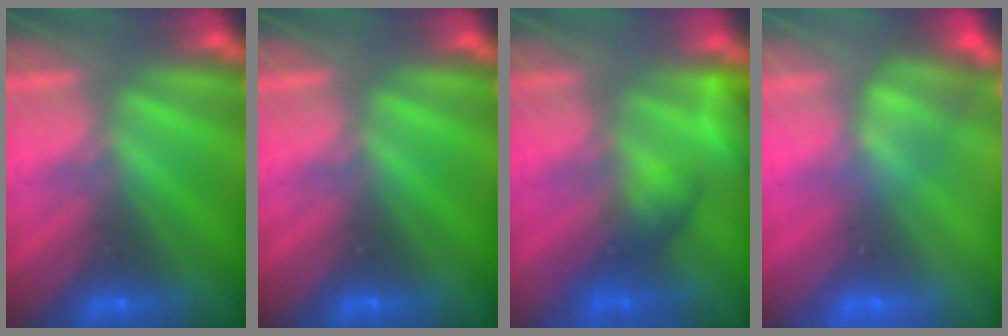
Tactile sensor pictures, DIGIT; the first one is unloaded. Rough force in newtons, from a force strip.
{"total": 0.0}
{"total": 4.9}
{"total": 3.5}